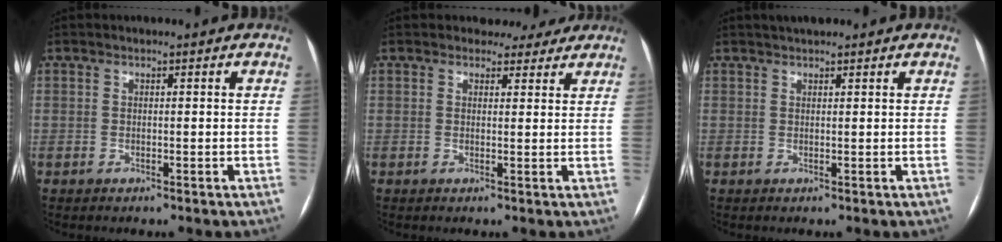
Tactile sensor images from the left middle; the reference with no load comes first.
{"total": 3.6, "force": [3.1, 1.8, 0.0], "torque": [0.004, 0.005, 0.034]}
{"total": 2.3, "force": [2.1, 0.7, 0.7], "torque": [-0.011, 0.020, 0.036]}